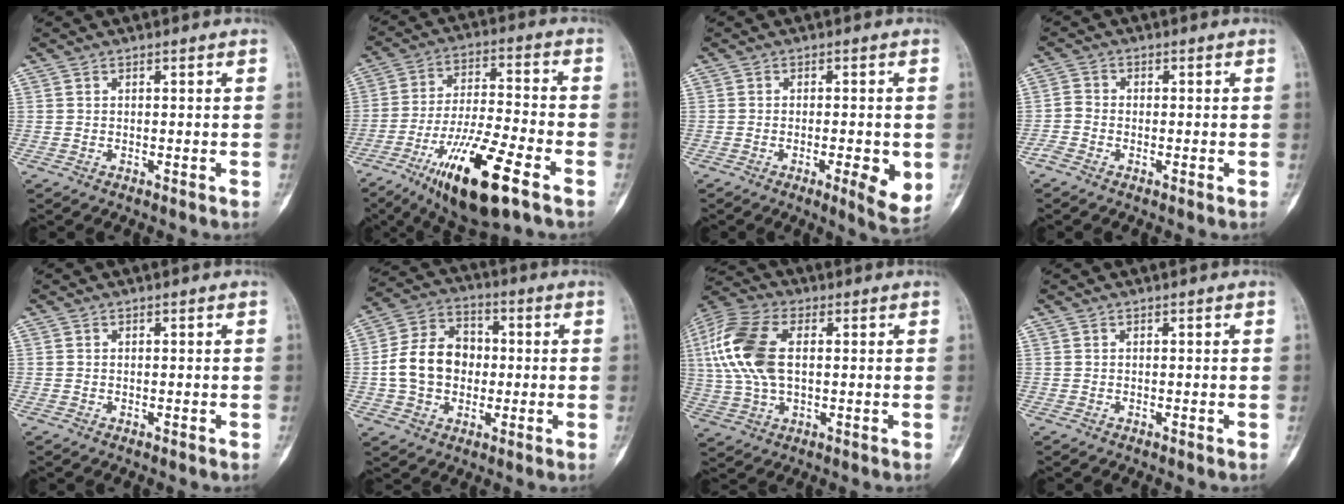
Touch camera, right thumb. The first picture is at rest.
{"total": 18.1, "force": [-9.5, 4.2, 14.8], "torque": [-0.278, 0.030, -0.159]}
{"total": 7.0, "force": [-1.5, 1.7, 6.6], "torque": [-0.088, -0.013, -0.018]}
{"total": 2.4, "force": [-1.4, 1.5, 1.2], "torque": [-0.025, 0.002, -0.040]}
{"total": 0.0}
{"total": 12.7, "force": [-0.7, 10.0, 7.8], "torque": [-0.115, 0.029, -0.019]}
{"total": 15.3, "force": [2.4, 8.6, 12.5], "torque": [-0.284, 0.016, 0.044]}
{"total": 0.0}